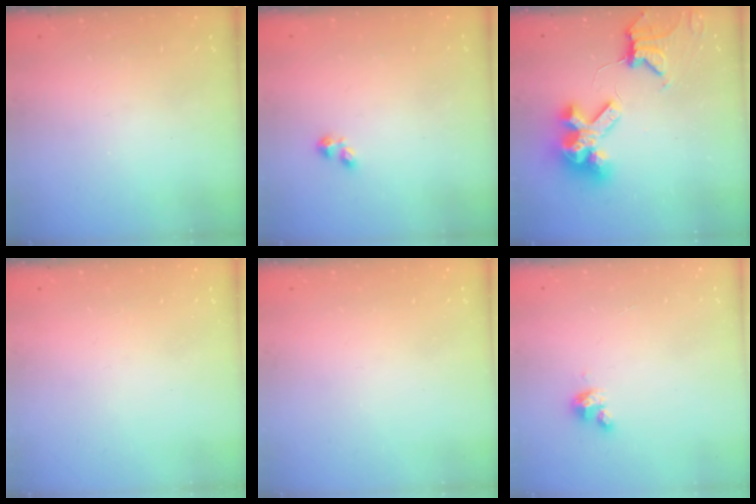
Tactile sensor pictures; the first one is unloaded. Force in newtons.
{"total": 1.0, "press": 0.9, "slide": 0.4}
{"total": 11.7, "press": 11.6, "slide": 1.3}
{"total": 0.0}
{"total": 0.0}
{"total": 3.3, "press": 3.3, "slide": 0.3}